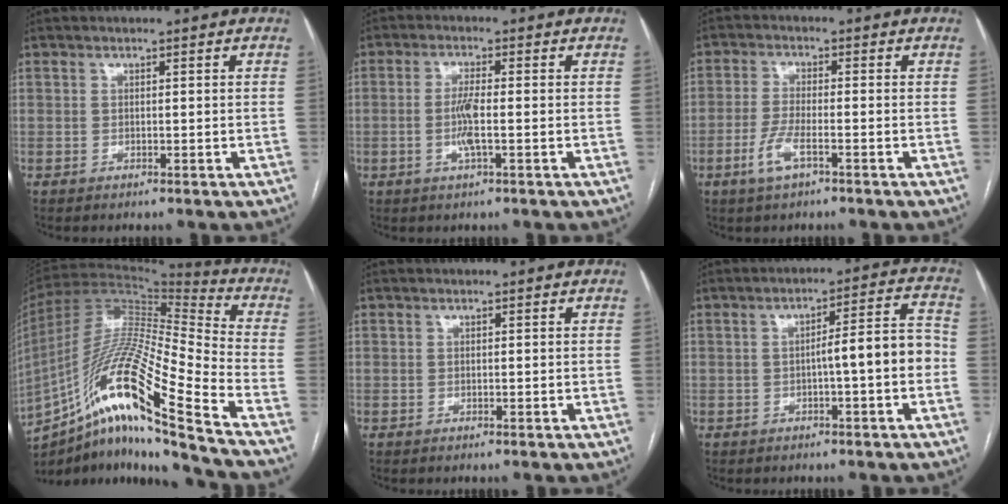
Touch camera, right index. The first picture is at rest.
{"total": 4.2, "force": [-0.8, 0.2, 4.1], "torque": [-0.085, -0.006, -0.016]}
{"total": 4.5, "force": [-2.2, 1.0, 3.8], "torque": [-0.087, -0.004, -0.042]}
{"total": 23.7, "force": [-13.6, 0.0, 19.4], "torque": [-0.375, -0.025, -0.250]}
{"total": 0.0}
{"total": 7.0, "force": [-1.6, 0.4, 6.8], "torque": [-0.094, 0.027, -0.023]}